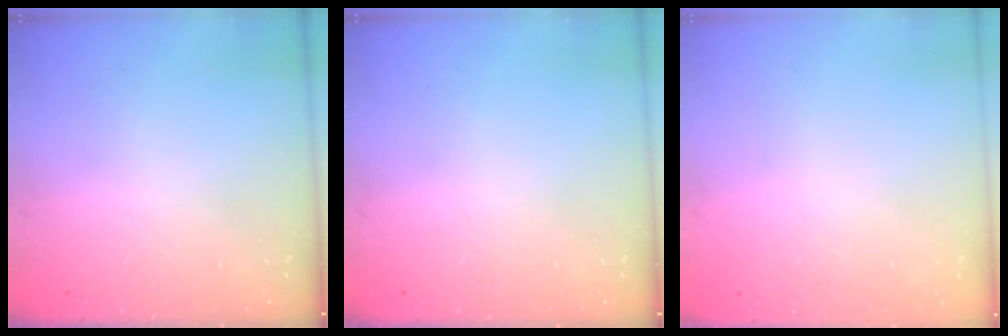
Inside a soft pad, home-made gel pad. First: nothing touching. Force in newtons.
{"total": 0.0}
{"total": 0.0}